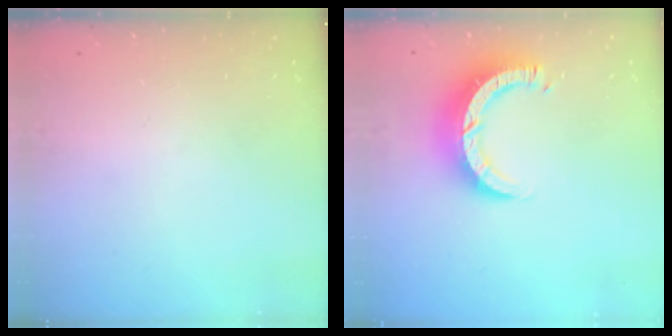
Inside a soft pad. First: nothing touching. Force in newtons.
{"total": 10.0, "press": 9.9, "slide": 1.2}